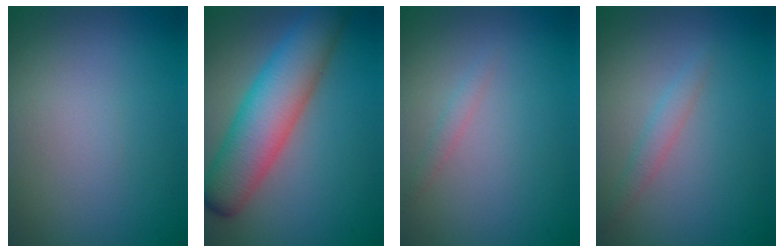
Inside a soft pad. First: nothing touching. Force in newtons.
{"total": 8.2, "press": 8.2, "slide": 0.2}
{"total": 0.8, "press": 0.8, "slide": 0.0}
{"total": 1.4, "press": 1.4, "slide": 0.1}